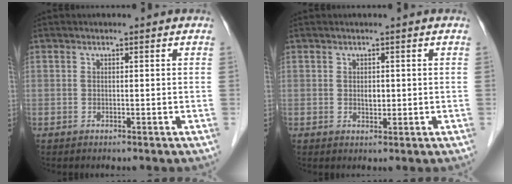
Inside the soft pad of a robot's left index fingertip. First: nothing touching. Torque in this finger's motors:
{"motor_torque": [0.13, -0.01, 0.09, 0.01]}